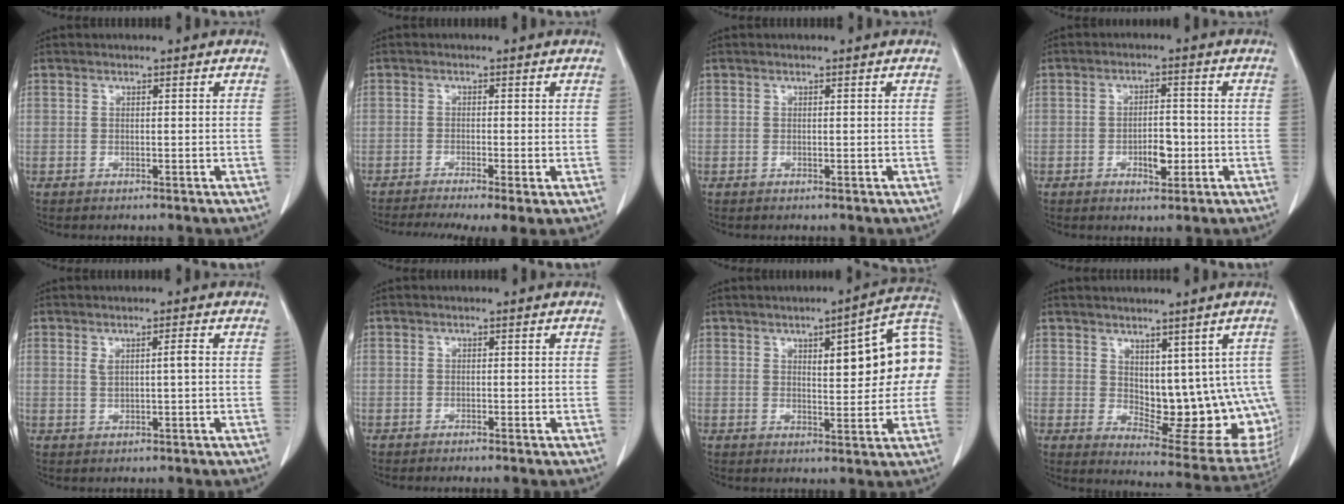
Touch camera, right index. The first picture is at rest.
{"total": 9.0, "force": [-6.1, 1.5, 6.5], "torque": [-0.107, -0.013, -0.099]}
{"total": 0.0}
{"total": 4.2, "force": [-1.3, 1.8, 3.6], "torque": [-0.055, 0.003, -0.017]}
{"total": 2.1, "force": [0.3, 0.1, 2.1], "torque": [-0.038, 0.004, 0.010]}
{"total": 1.0, "force": [-0.9, -0.2, 0.5], "torque": [-0.009, 0.001, -0.014]}
{"total": 14.1, "force": [2.2, 3.8, 13.4], "torque": [-0.174, 0.034, 0.025]}
{"total": 14.5, "force": [0.6, 7.6, 12.3], "torque": [-0.139, -0.010, 0.027]}